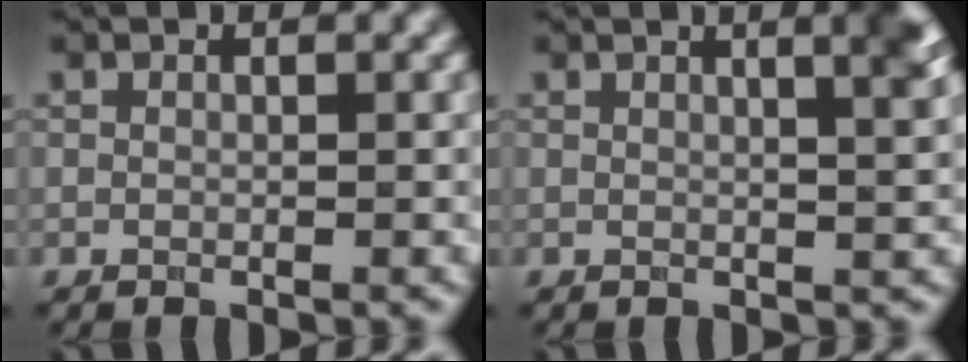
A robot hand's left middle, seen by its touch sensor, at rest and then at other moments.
{"total": 5.6, "force": [2.2, 2.3, 4.6], "torque": [-0.020, 0.025, 0.000]}